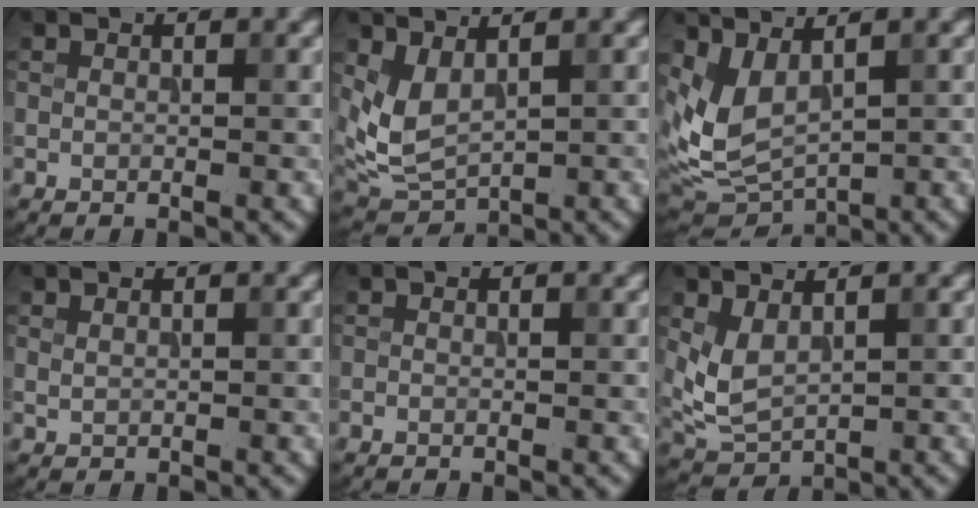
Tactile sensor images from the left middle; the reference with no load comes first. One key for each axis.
{"total": 3.6, "fx": 1.3, "fy": 2.1, "fz": 2.7, "tx": -0.064, "ty": -0.007, "tz": 0.035}
{"total": 4.9, "fx": 1.9, "fy": 2.5, "fz": 3.7, "tx": -0.090, "ty": -0.014, "tz": 0.049}
{"total": 0.5, "fx": 0.4, "fy": 0.2, "fz": 0.3, "tx": -0.008, "ty": 0.000, "tz": 0.011}
{"total": 0.0}
{"total": 2.9, "fx": 1.0, "fy": 1.7, "fz": 2.2, "tx": -0.054, "ty": -0.004, "tz": 0.028}